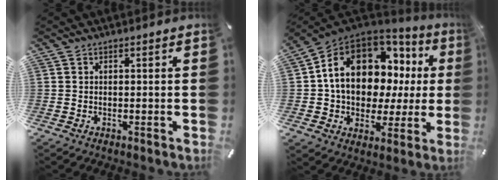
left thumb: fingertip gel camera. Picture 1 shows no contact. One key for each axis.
{"total": 15.8, "fx": 4.7, "fy": 11.6, "fz": 9.7, "tx": -0.163, "ty": -0.032, "tz": 0.082}